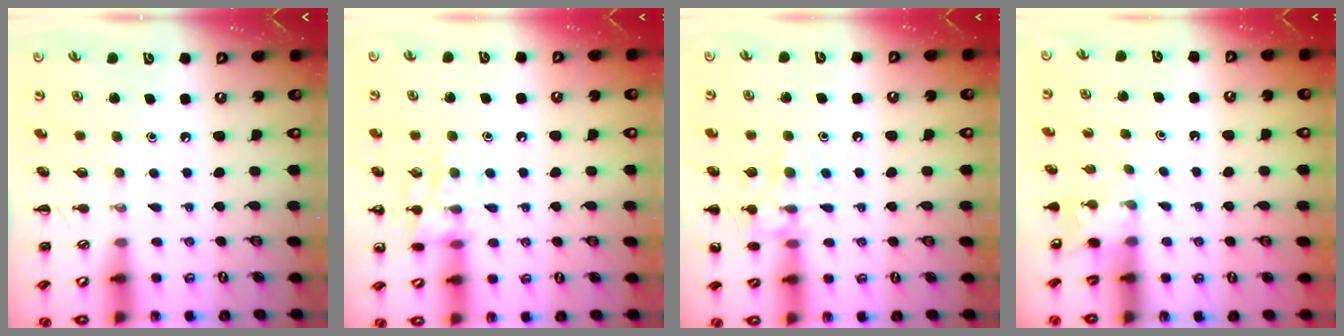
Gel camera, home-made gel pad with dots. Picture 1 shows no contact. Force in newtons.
{"total": 11.5, "press": 11.4, "slide": 0.6}
{"total": 11.3, "press": 11.2, "slide": 0.8}
{"total": 2.0, "press": 1.9, "slide": 0.6}